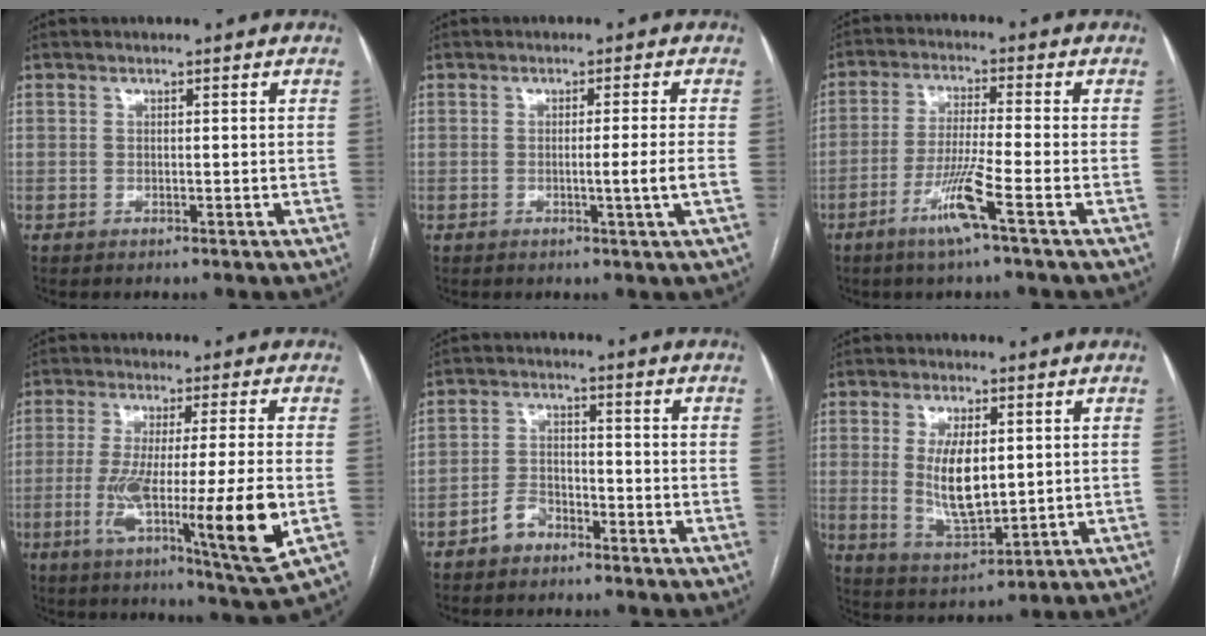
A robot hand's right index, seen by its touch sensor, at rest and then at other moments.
{"total": 3.6, "force": [-0.8, -1.2, 3.2], "torque": [-0.050, -0.005, -0.011]}
{"total": 6.9, "force": [-3.5, -1.0, 5.9], "torque": [-0.117, -0.012, -0.071]}
{"total": 17.6, "force": [-4.0, 0.1, 17.1], "torque": [-0.277, -0.035, -0.064]}
{"total": 4.3, "force": [-2.9, 2.7, 1.6], "torque": [-0.032, 0.011, -0.054]}
{"total": 6.5, "force": [0.6, 3.0, 5.7], "torque": [-0.113, -0.001, 0.015]}